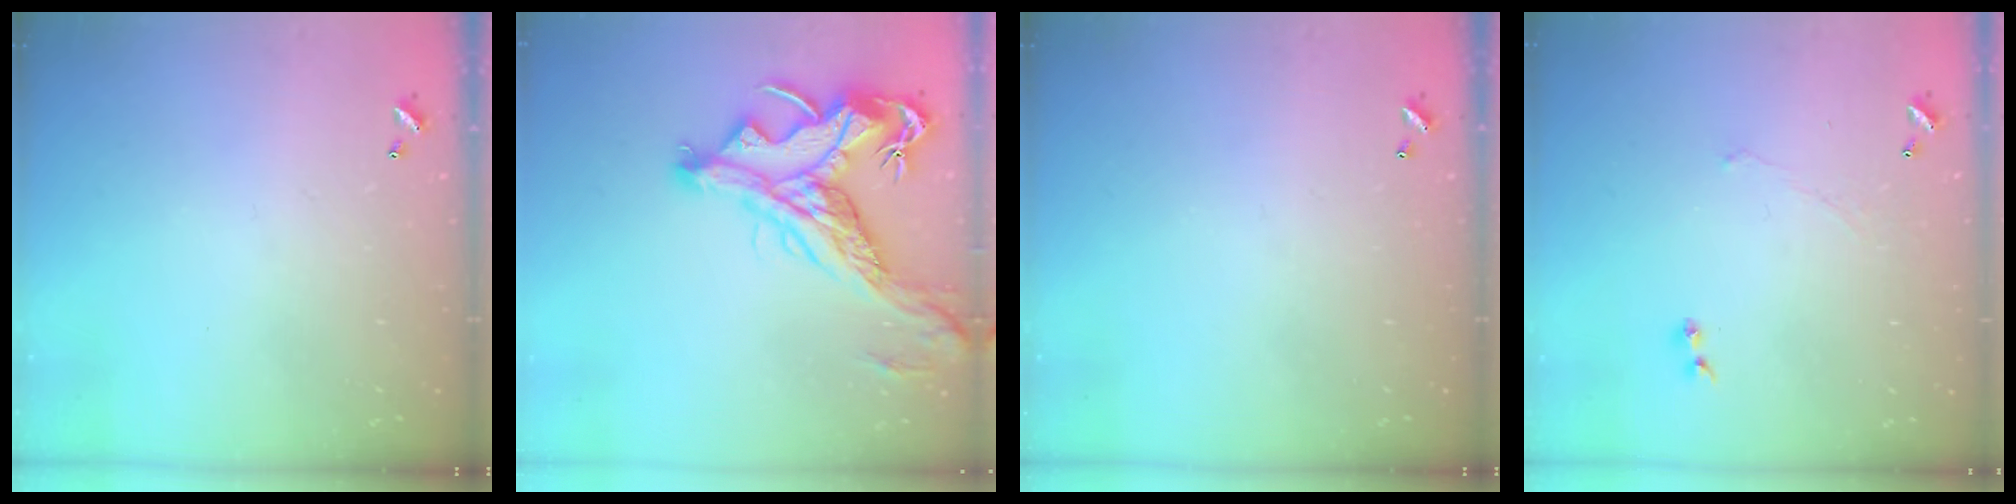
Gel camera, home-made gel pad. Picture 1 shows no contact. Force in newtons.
{"total": 7.3, "press": 7.0, "slide": 1.9}
{"total": 0.0}
{"total": 1.5, "press": 1.4, "slide": 0.6}